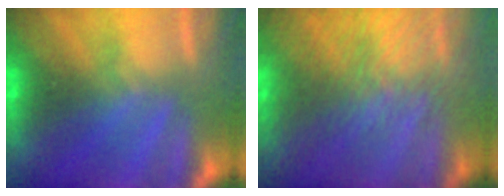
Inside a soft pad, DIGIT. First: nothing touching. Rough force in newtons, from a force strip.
{"total": 7.6}